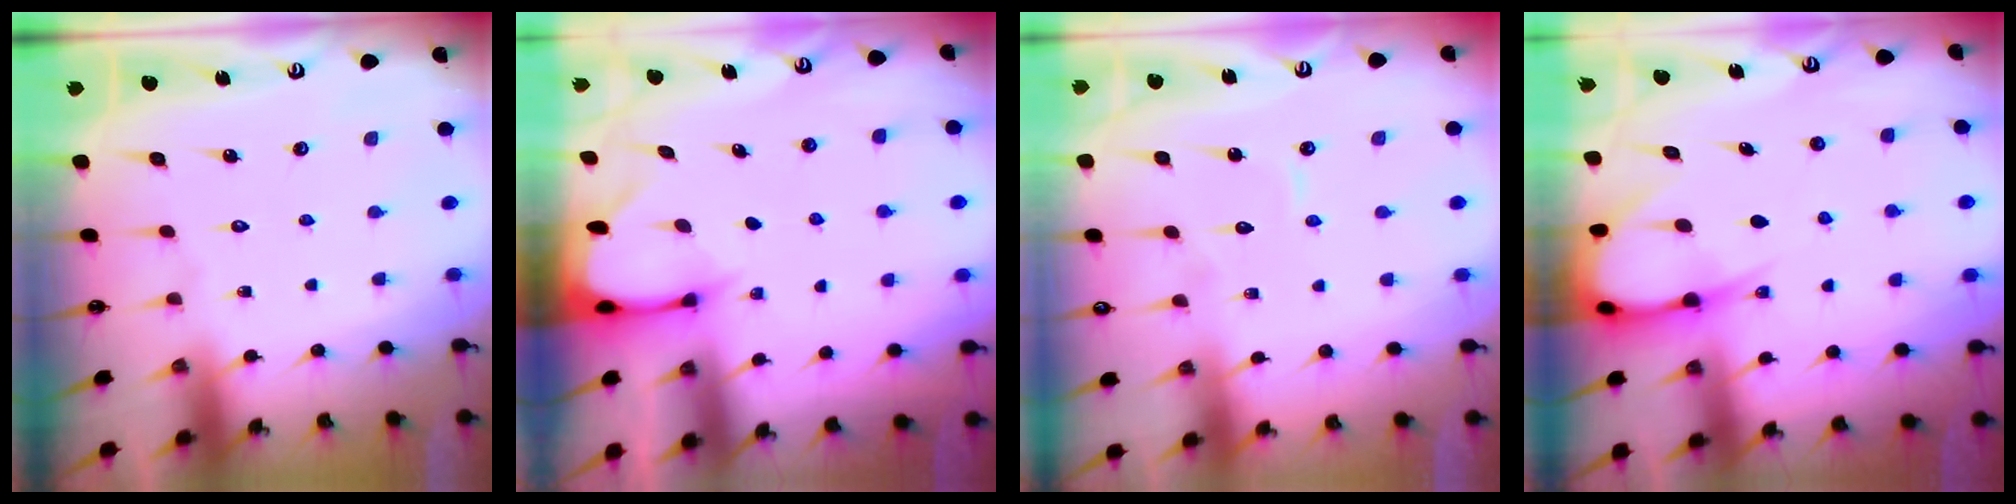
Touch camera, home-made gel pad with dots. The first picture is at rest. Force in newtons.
{"total": 2.6, "press": 2.6, "slide": 0.3}
{"total": 4.7, "press": 4.7, "slide": 0.5}
{"total": 8.2, "press": 8.2, "slide": 0.9}